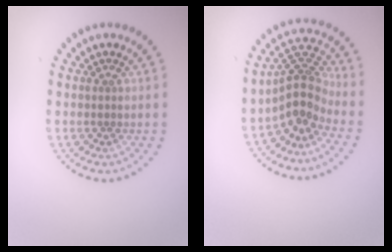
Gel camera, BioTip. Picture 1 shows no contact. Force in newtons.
{"total": 4.1, "press": 3.0, "slide": 2.8}